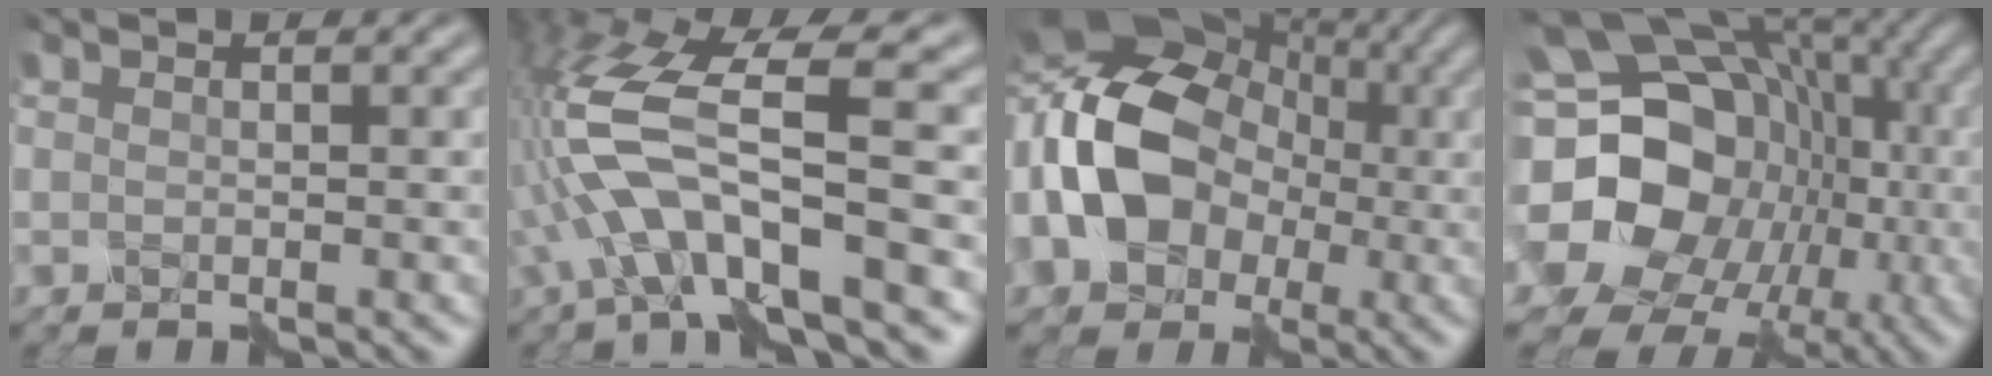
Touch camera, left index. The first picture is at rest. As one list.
[{"total": 9.4, "force": [-2.5, 2.7, 8.7], "torque": [-0.175, 0.017, -0.054]}, {"total": 14.5, "force": [-0.9, 11.1, 9.2], "torque": [-0.178, 0.001, -0.031]}, {"total": 21.9, "force": [-2.0, 18.9, 10.8], "torque": [-0.204, 0.006, -0.066]}]